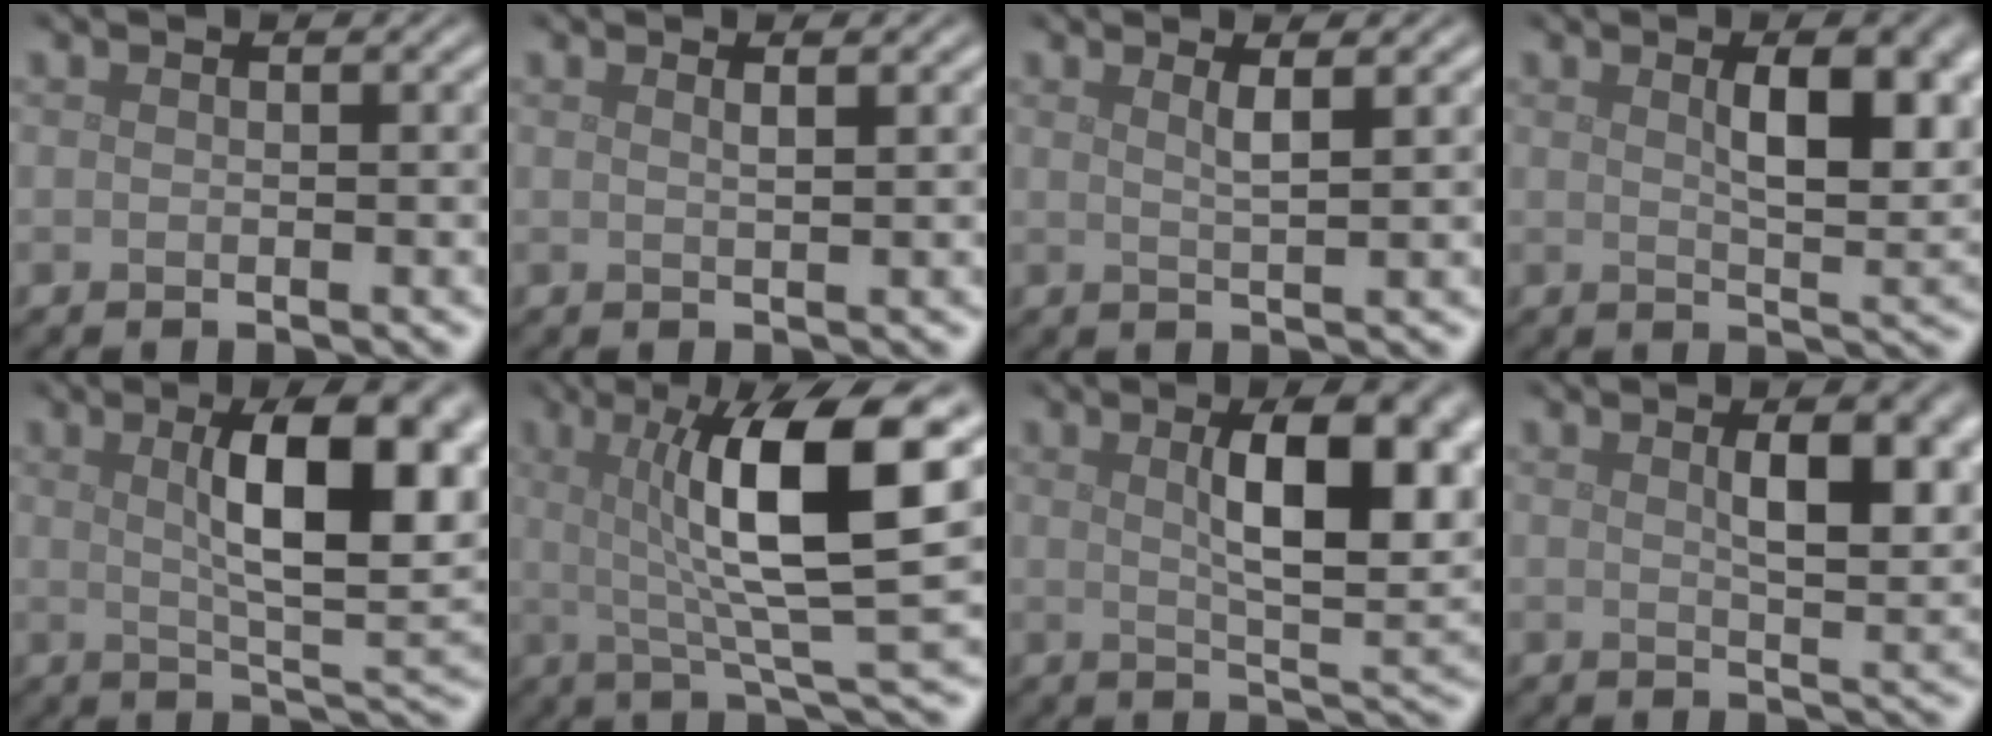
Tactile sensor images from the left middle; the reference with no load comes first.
{"total": 1.1, "force": [0.6, 0.4, 0.9], "torque": [-0.006, 0.003, 0.005]}
{"total": 1.8, "force": [0.9, 0.4, 1.5], "torque": [-0.019, 0.003, 0.009]}
{"total": 6.4, "force": [1.9, 2.3, 5.7], "torque": [-0.080, 0.000, 0.036]}
{"total": 10.7, "force": [2.6, 3.6, 9.8], "torque": [-0.136, 0.001, 0.044]}
{"total": 10.1, "force": [2.0, 2.0, 9.7], "torque": [-0.135, -0.001, 0.035]}
{"total": 9.5, "force": [2.5, 3.3, 8.6], "torque": [-0.122, 0.001, 0.043]}
{"total": 5.6, "force": [1.6, 1.9, 5.0], "torque": [-0.069, 0.003, 0.029]}